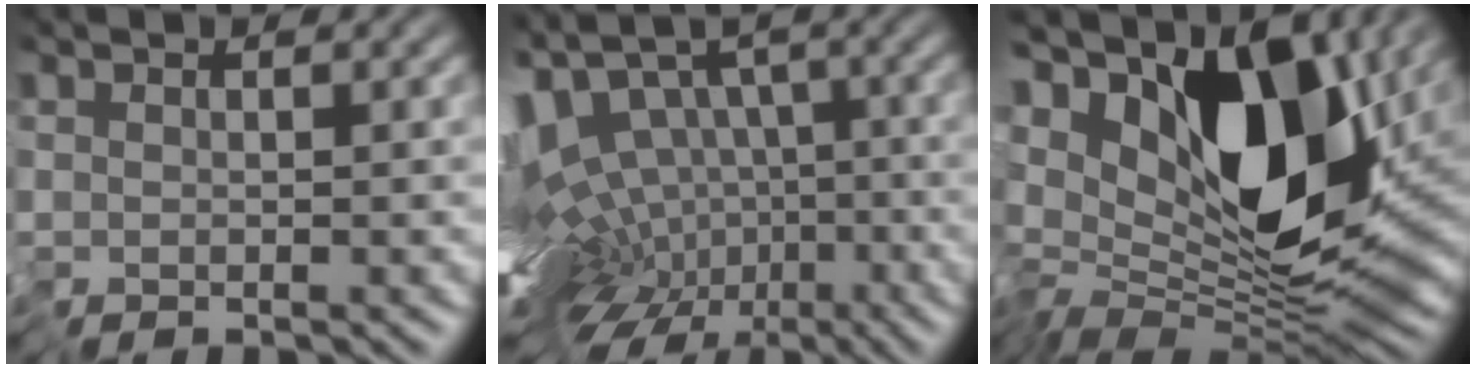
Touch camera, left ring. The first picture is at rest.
{"total": 13.3, "force": [-2.4, 8.4, 10.0], "torque": [-0.179, 0.012, -0.001]}
{"total": 14.5, "force": [3.0, 7.1, 12.3], "torque": [-0.206, 0.009, 0.036]}